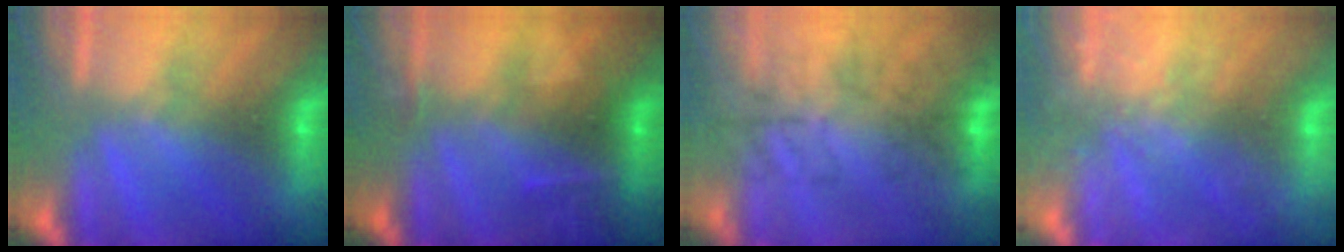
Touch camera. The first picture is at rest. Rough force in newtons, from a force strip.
{"total": 2.4}
{"total": 7.7}
{"total": 8.7}